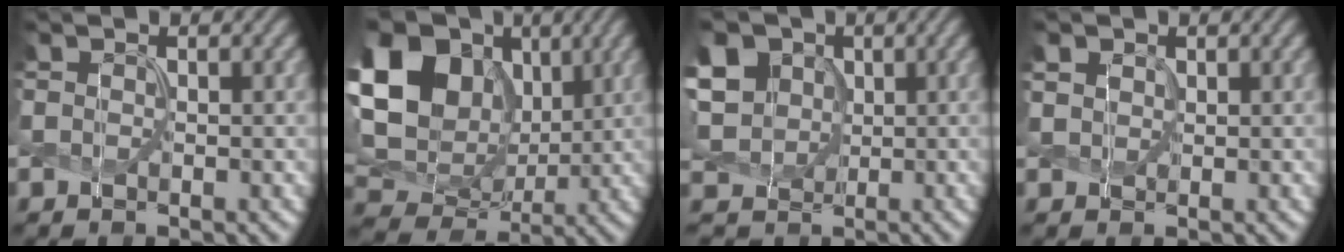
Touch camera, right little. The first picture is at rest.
{"total": 18.6, "force": [5.8, 14.1, 10.6], "torque": [-0.253, 0.050, 0.097]}
{"total": 10.4, "force": [2.9, 8.5, 5.4], "torque": [-0.131, 0.021, 0.043]}
{"total": 1.3, "force": [0.8, 1.0, 0.4], "torque": [-0.013, 0.003, 0.018]}